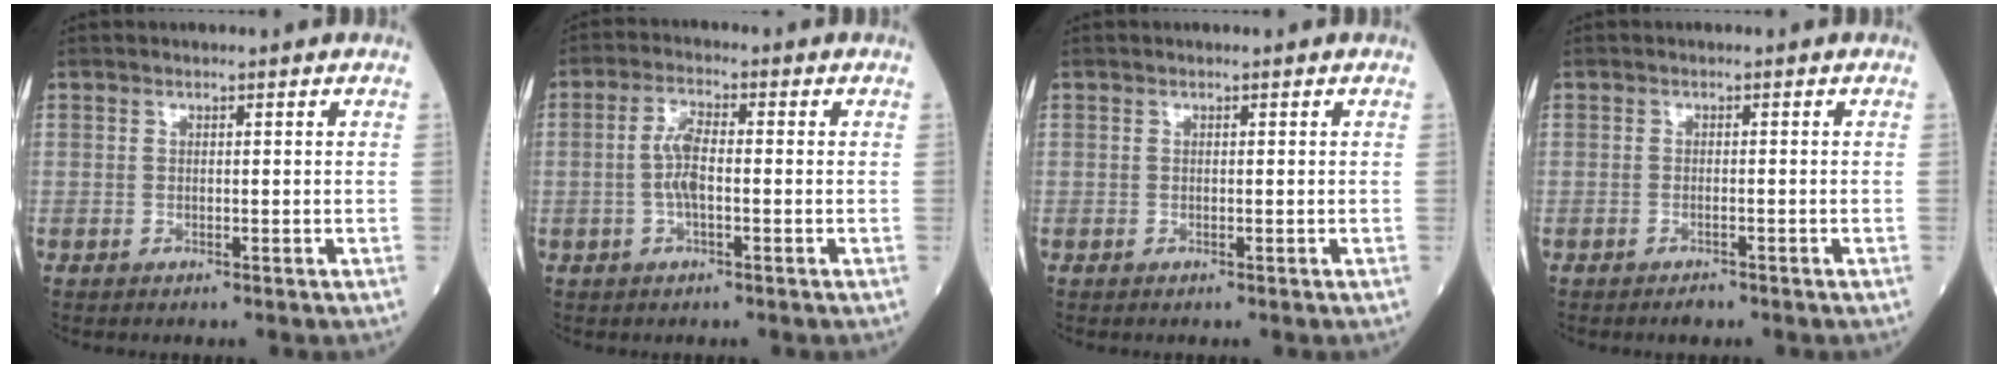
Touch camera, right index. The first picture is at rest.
{"total": 4.7, "force": [-0.5, 1.3, 4.5], "torque": [-0.099, 0.006, -0.012]}
{"total": 0.0}
{"total": 1.4, "force": [-1.0, 0.5, 0.8], "torque": [-0.015, -0.001, -0.013]}